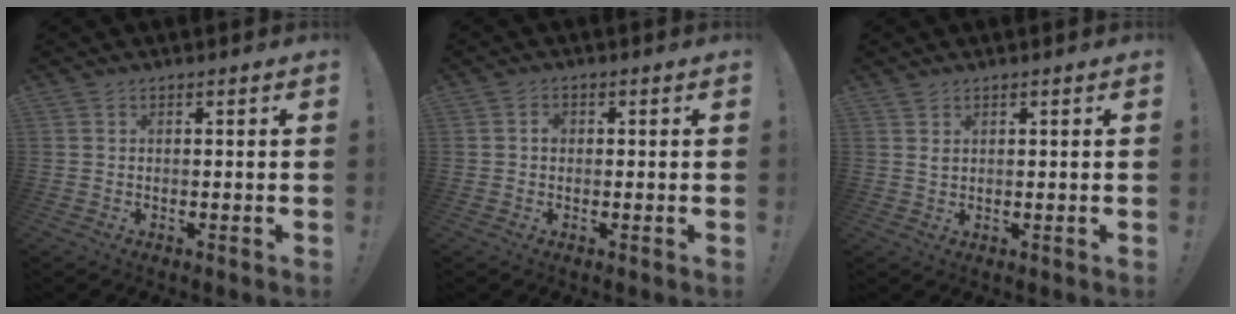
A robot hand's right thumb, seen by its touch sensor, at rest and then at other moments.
{"total": 1.6, "force": [-0.1, 1.3, 0.9], "torque": [-0.010, 0.003, -0.006]}
{"total": 1.4, "force": [0.9, 0.5, 0.9], "torque": [-0.013, -0.003, 0.017]}